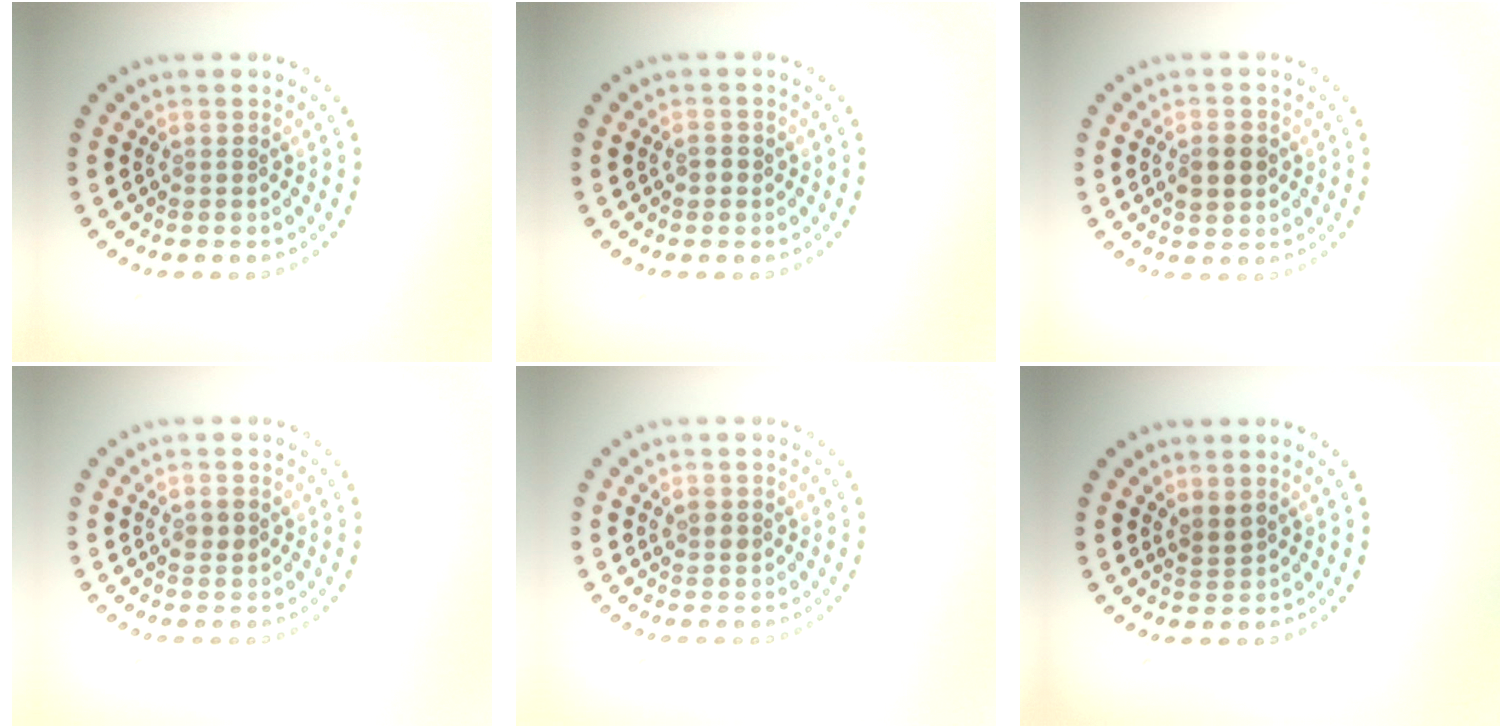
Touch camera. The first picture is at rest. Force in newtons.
{"total": 1.0, "press": 1.0, "slide": 0.2}
{"total": 2.6, "press": 2.6, "slide": 0.1}
{"total": 1.2, "press": 1.2, "slide": 0.1}
{"total": 1.1, "press": 1.1, "slide": 0.3}
{"total": 1.5, "press": 1.2, "slide": 0.9}